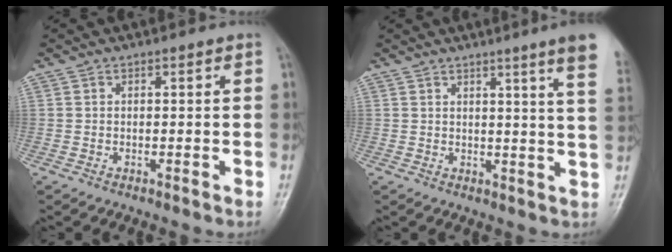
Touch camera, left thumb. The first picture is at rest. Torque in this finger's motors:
{"motor_torque": [3.14, 1.85, 1.57, -1.20, 0.07]}